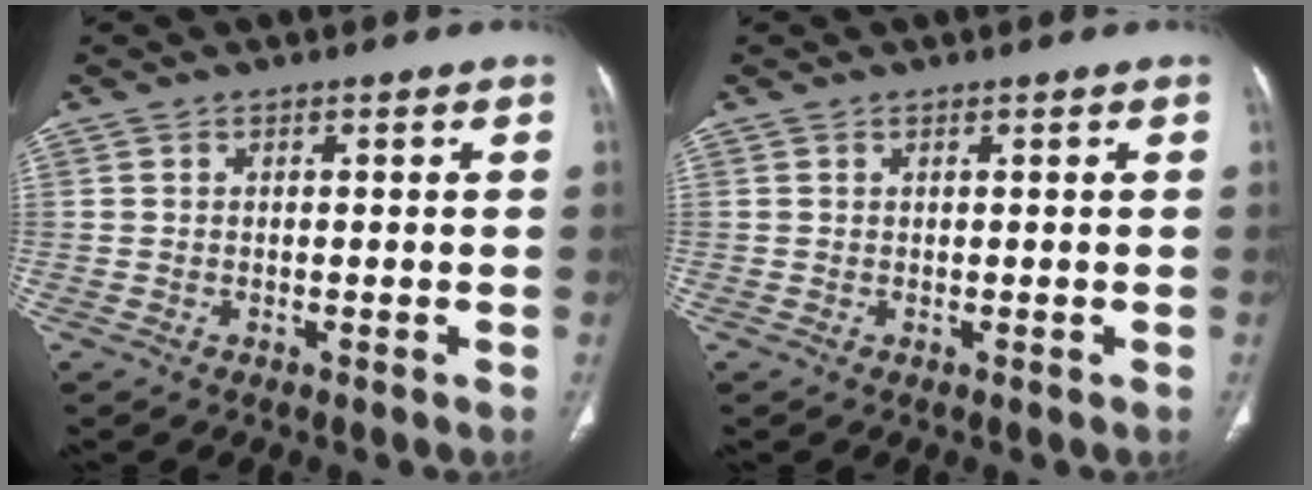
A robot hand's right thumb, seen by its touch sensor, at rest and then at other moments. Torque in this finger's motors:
{"motor_torque": [-0.02, 0.02, -0.01, 0.01, 0.00]}